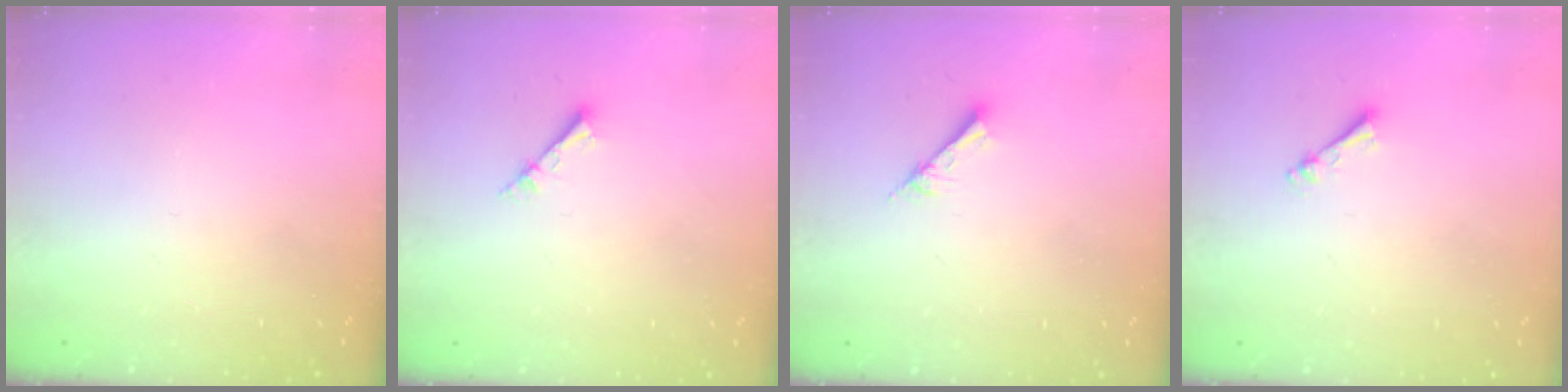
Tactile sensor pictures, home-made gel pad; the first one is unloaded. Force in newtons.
{"total": 2.6, "press": 2.6, "slide": 0.3}
{"total": 2.6, "press": 2.6, "slide": 0.1}
{"total": 2.5, "press": 2.5, "slide": 0.4}